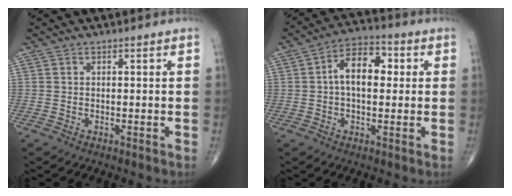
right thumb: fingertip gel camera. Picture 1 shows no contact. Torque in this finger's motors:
{"motor_torque": [0.07, 0.28, 0.88, 0.04, 0.08]}